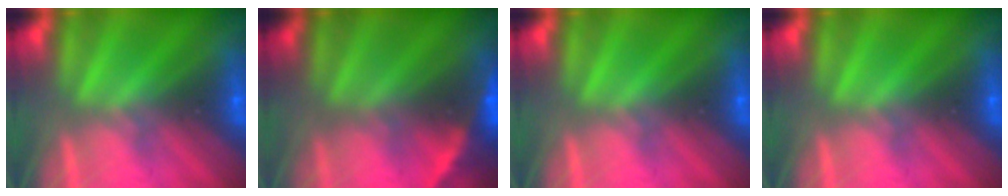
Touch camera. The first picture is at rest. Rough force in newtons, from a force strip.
{"total": 2.1}
{"total": 0.0}
{"total": 0.0}